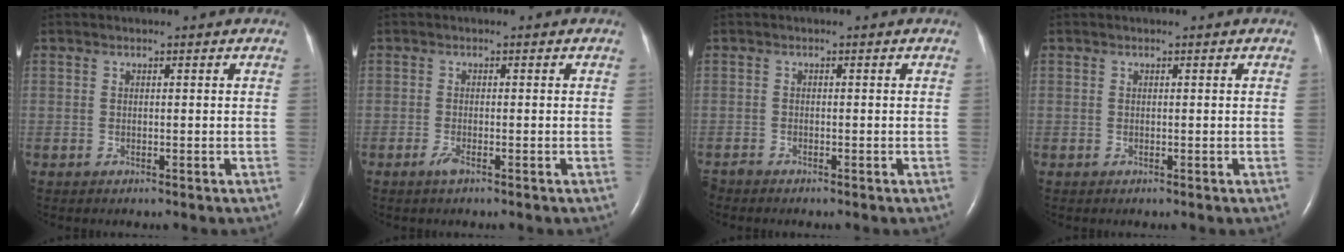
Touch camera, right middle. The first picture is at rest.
{"total": 1.2, "force": [-0.8, 0.1, 0.9], "torque": [-0.025, -0.003, -0.016]}
{"total": 0.9, "force": [-0.9, 0.1, 0.0], "torque": [-0.003, -0.003, -0.016]}
{"total": 0.0}